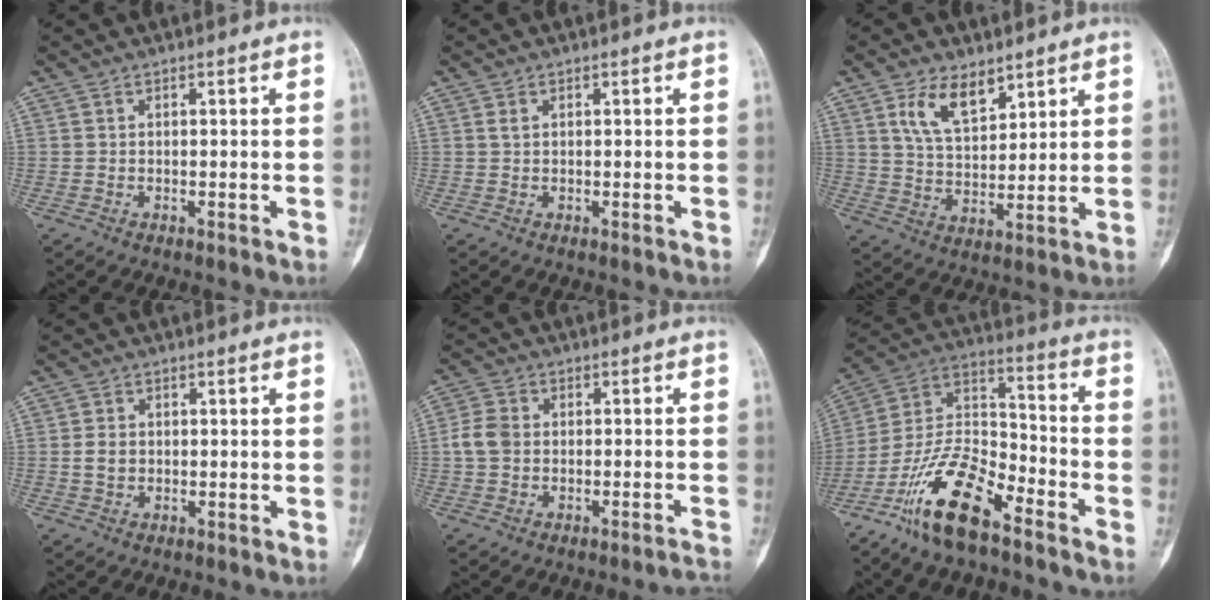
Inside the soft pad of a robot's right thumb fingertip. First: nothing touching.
{"total": 0.9, "force": [0.5, 0.5, 0.6], "torque": [-0.012, 0.005, 0.011]}
{"total": 8.7, "force": [5.2, 4.4, 5.5], "torque": [-0.079, -0.033, 0.101]}
{"total": 2.5, "force": [-0.1, 2.0, 1.5], "torque": [-0.022, 0.005, -0.002]}
{"total": 3.5, "force": [-1.1, 2.8, 1.9], "torque": [-0.036, 0.023, -0.019]}
{"total": 17.0, "force": [-10.8, 6.4, 11.4], "torque": [-0.208, 0.074, -0.209]}